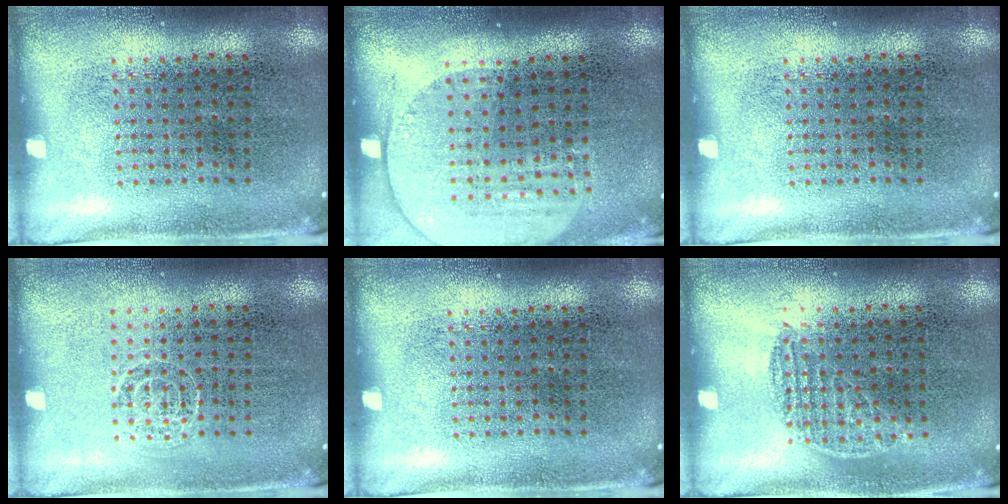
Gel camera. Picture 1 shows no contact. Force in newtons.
{"total": 1.6, "press": 1.4, "slide": 0.7}
{"total": 0.0}
{"total": 0.9, "press": 0.9, "slide": 0.2}
{"total": 0.0}
{"total": 0.8, "press": 0.7, "slide": 0.5}